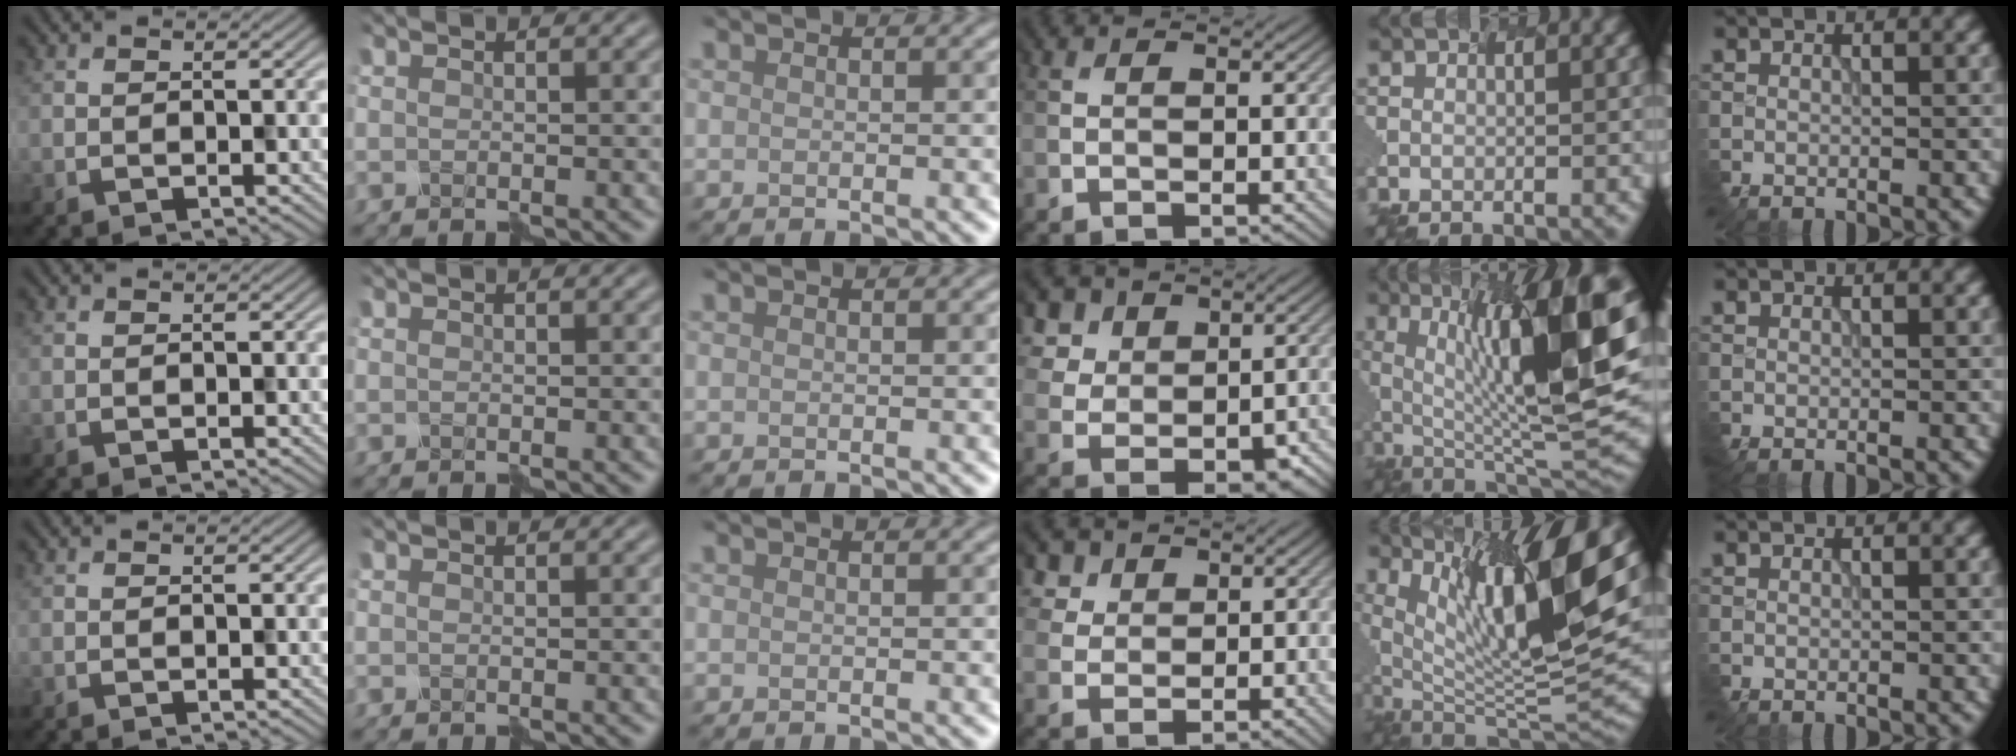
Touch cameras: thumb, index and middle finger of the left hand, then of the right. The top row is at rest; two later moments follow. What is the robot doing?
{"motion": "disassemble", "object": "velcro strap"}